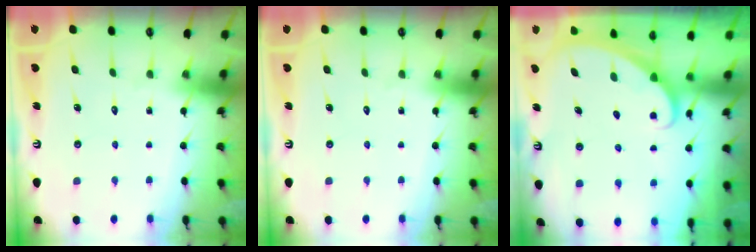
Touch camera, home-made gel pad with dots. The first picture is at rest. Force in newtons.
{"total": 0.0}
{"total": 1.9, "press": 1.9, "slide": 0.1}